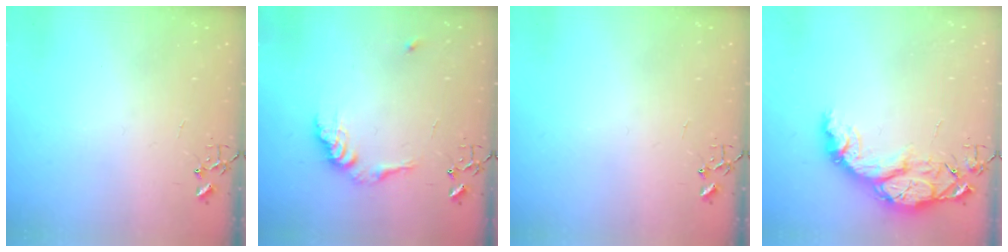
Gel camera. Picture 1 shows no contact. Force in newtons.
{"total": 10.8, "press": 10.7, "slide": 0.4}
{"total": 0.0}
{"total": 13.9, "press": 13.9, "slide": 1.4}